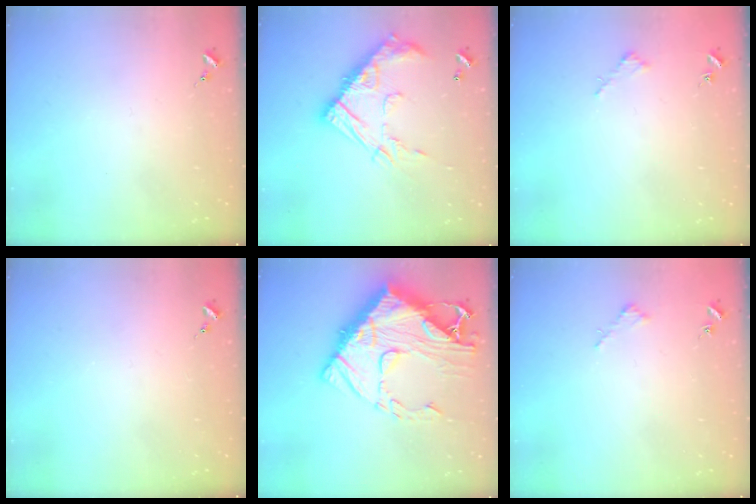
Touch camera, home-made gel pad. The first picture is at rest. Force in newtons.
{"total": 20.4, "press": 20.4, "slide": 1.5}
{"total": 1.9, "press": 1.9, "slide": 0.2}
{"total": 0.0}
{"total": 24.2, "press": 24.0, "slide": 2.4}
{"total": 1.9, "press": 1.9, "slide": 0.2}